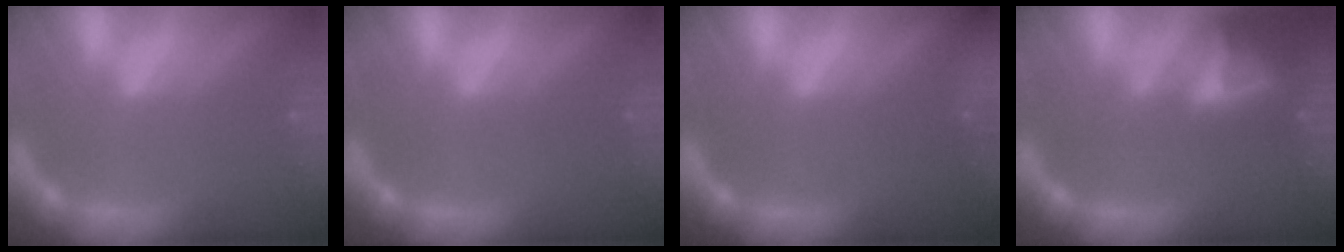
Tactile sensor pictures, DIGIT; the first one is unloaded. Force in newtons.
{"total": 0.0}
{"total": 9.4}
{"total": 7.5}